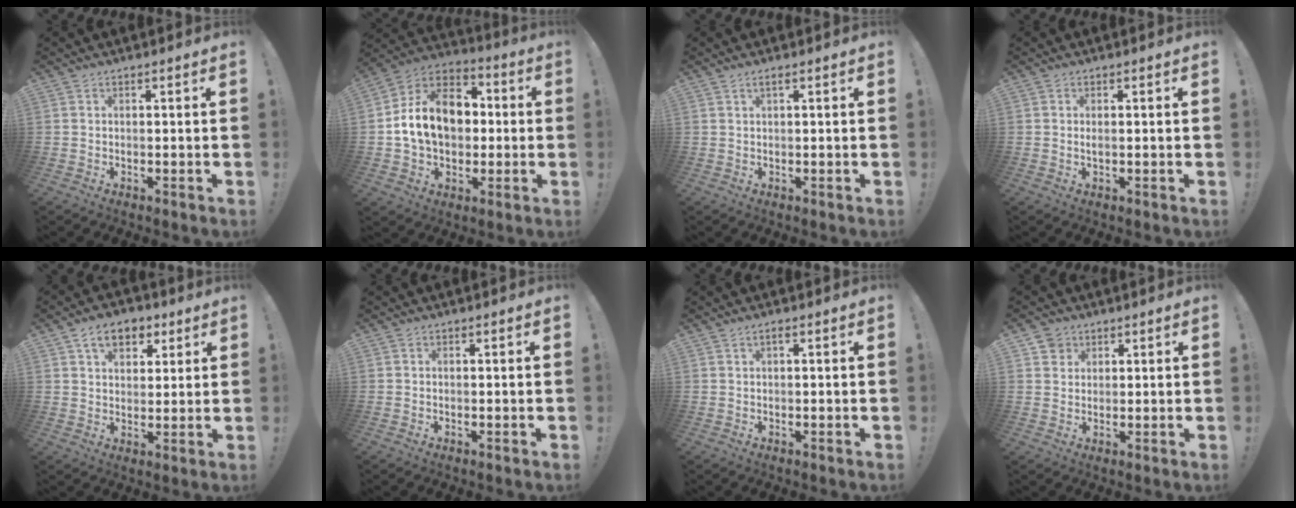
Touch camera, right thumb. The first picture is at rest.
{"total": 17.9, "force": [1.6, 13.2, 12.0], "torque": [-0.191, 0.012, 0.038]}
{"total": 1.6, "force": [0.7, 0.2, 1.4], "torque": [-0.028, 0.001, 0.012]}
{"total": 0.6, "force": [0.1, -0.1, 0.6], "torque": [-0.004, -0.004, 0.000]}
{"total": 10.1, "force": [5.1, 6.8, 5.5], "torque": [-0.073, -0.010, 0.095]}
{"total": 0.0}
{"total": 0.8, "force": [0.3, 0.1, 0.8], "torque": [-0.016, 0.002, 0.003]}
{"total": 4.0, "force": [2.2, 3.3, 0.4], "torque": [0.002, -0.012, 0.041]}